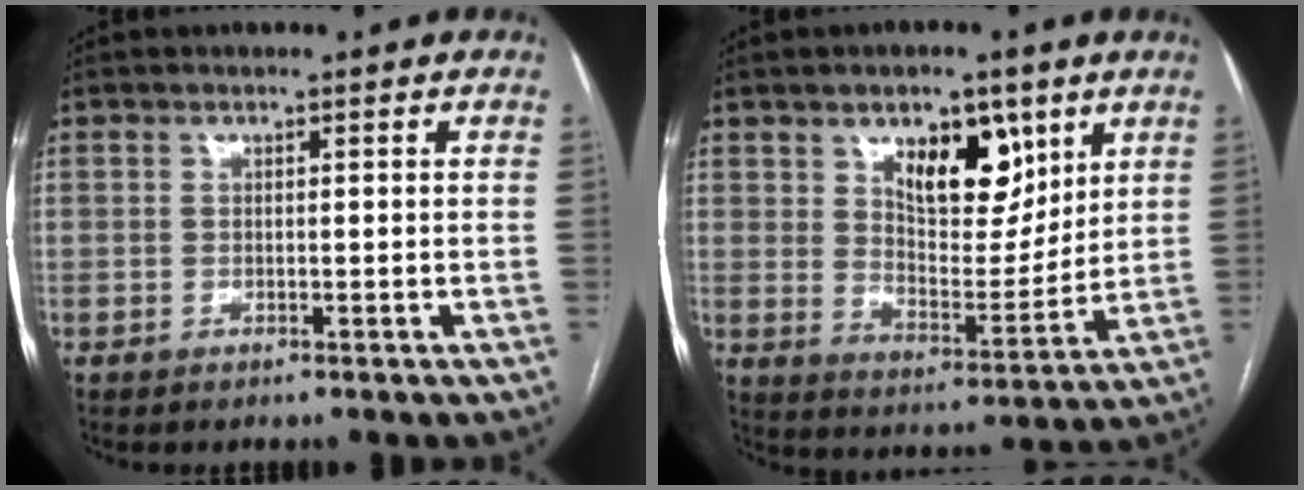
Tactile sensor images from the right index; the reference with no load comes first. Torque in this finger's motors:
{"motor_torque": [0.36, 0.28, 0.34, 0.09]}